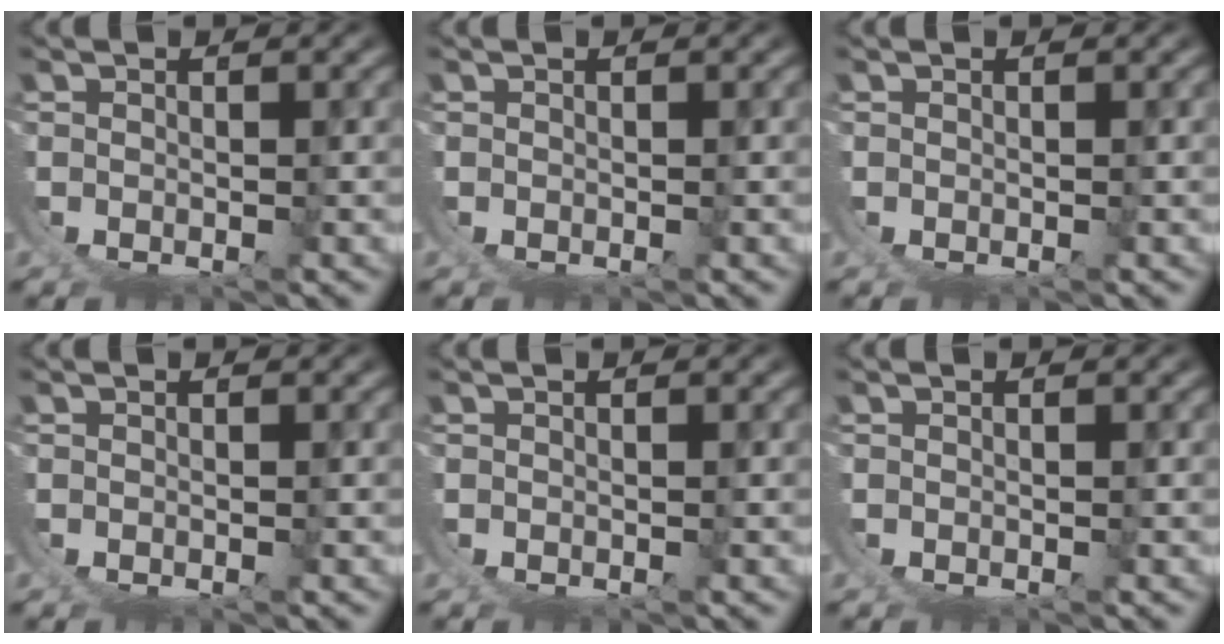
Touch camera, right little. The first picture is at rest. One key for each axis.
{"total": 0.0}
{"total": 0.0}
{"total": 0.0}
{"total": 0.0}
{"total": 0.0}